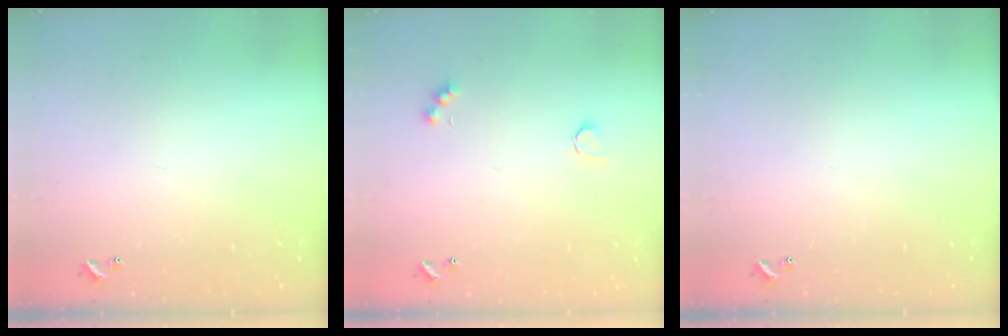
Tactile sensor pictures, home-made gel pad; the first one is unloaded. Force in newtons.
{"total": 2.7, "press": 2.7, "slide": 0.5}
{"total": 0.0}